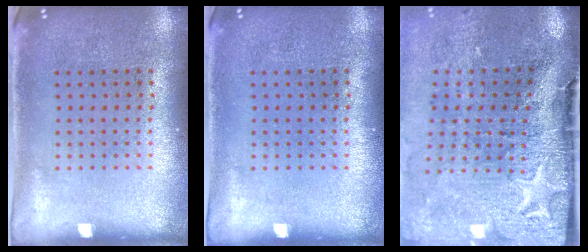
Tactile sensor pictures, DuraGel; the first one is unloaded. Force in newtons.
{"total": 0.0}
{"total": 5.0, "press": 4.0, "slide": 3.0}